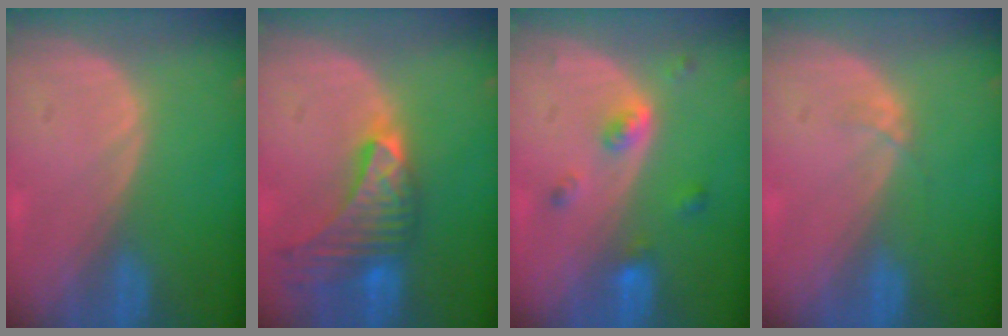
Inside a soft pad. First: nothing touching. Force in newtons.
{"total": 9.5, "press": 8.5, "slide": 4.3}
{"total": 4.3, "press": 3.9, "slide": 1.8}
{"total": 0.9, "press": 0.9, "slide": 0.1}